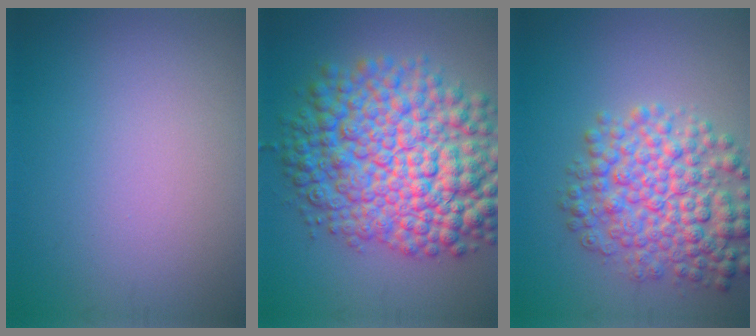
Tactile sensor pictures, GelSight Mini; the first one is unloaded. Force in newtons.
{"total": 12.9, "press": 12.9, "slide": 0.3}
{"total": 7.3, "press": 7.3, "slide": 0.1}